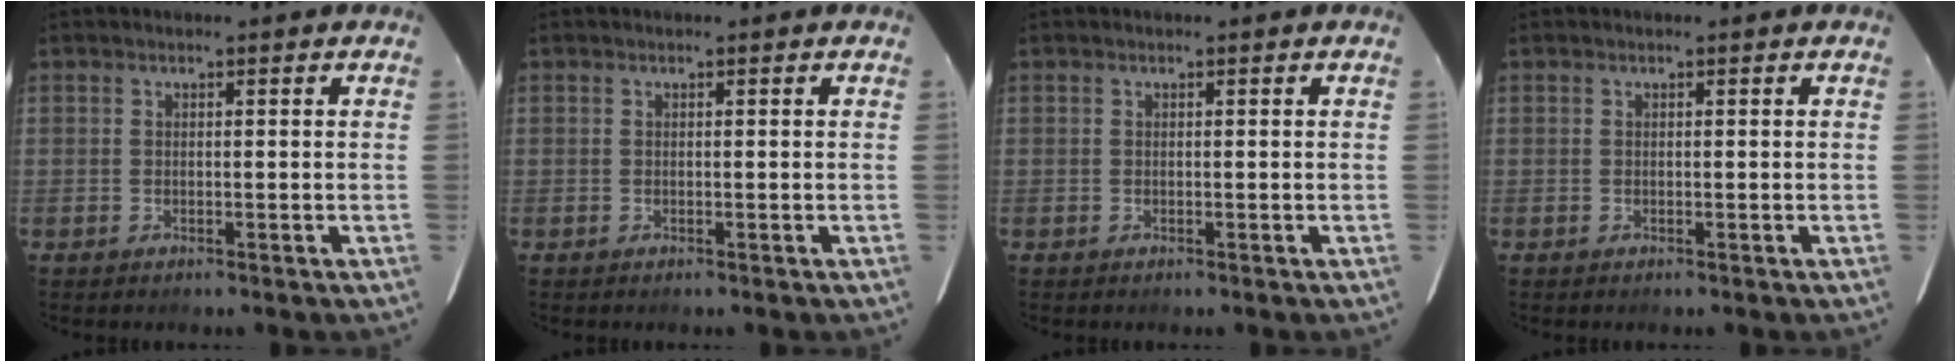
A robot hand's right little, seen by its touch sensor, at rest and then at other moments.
{"total": 0.0}
{"total": 0.0}
{"total": 0.0}